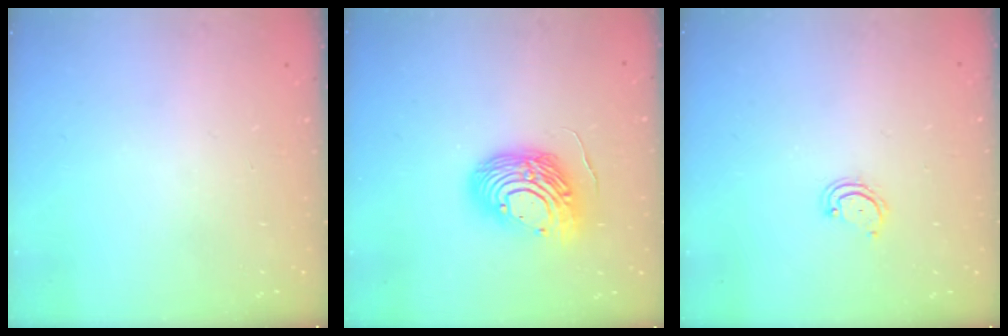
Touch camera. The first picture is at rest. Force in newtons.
{"total": 13.9, "press": 13.7, "slide": 2.3}
{"total": 3.5, "press": 3.5, "slide": 0.3}